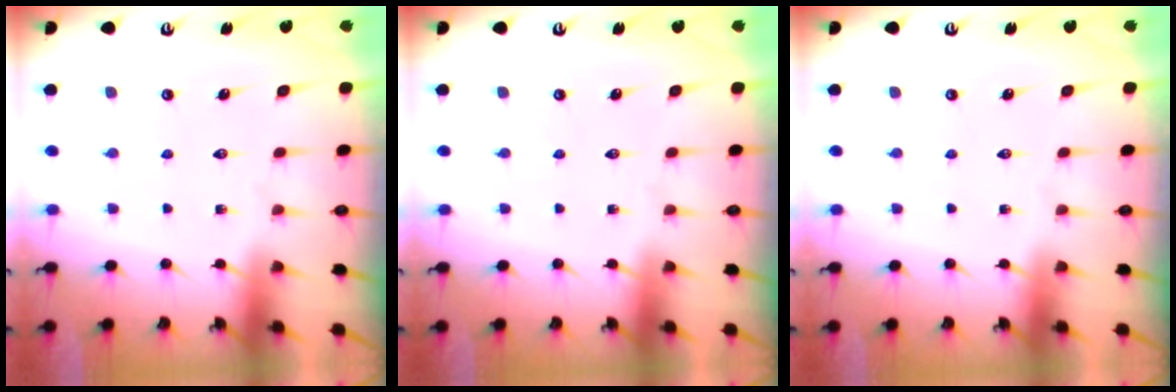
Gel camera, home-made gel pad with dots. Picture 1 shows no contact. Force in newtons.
{"total": 0.0}
{"total": 0.0}